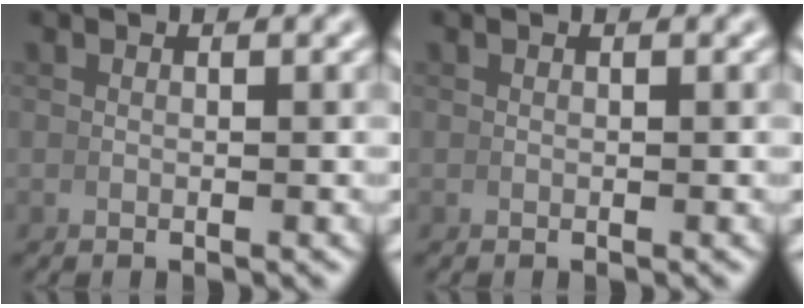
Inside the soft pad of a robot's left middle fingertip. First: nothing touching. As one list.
[{"total": 0.0}]